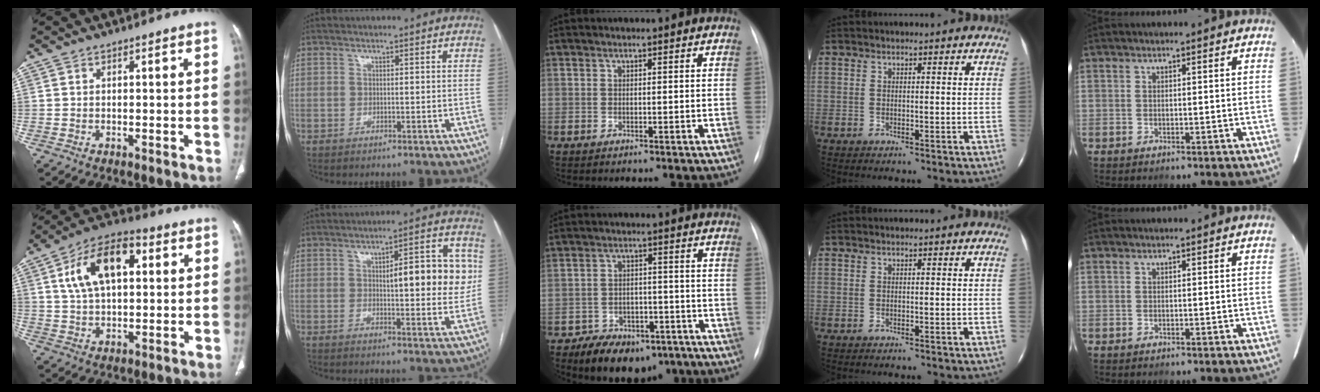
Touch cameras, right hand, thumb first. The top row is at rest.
{"thumb": {"total": 14.4, "force": [4.0, 7.8, 11.4], "torque": [-0.192, 0.016, 0.066]}, "index": {"total": 11.7, "force": [2.0, 3.1, 11.1], "torque": [-0.137, 0.018, 0.025]}, "middle": {"total": 10.9, "force": [-7.5, 6.2, 5.0], "torque": [-0.068, 0.013, -0.111]}}